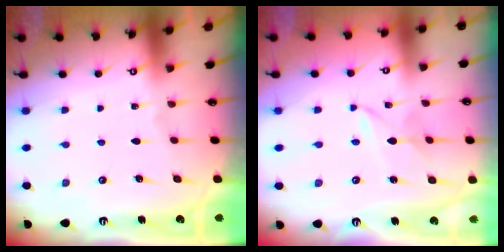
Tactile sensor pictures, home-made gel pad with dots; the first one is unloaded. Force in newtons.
{"total": 2.4, "press": 2.3, "slide": 0.3}